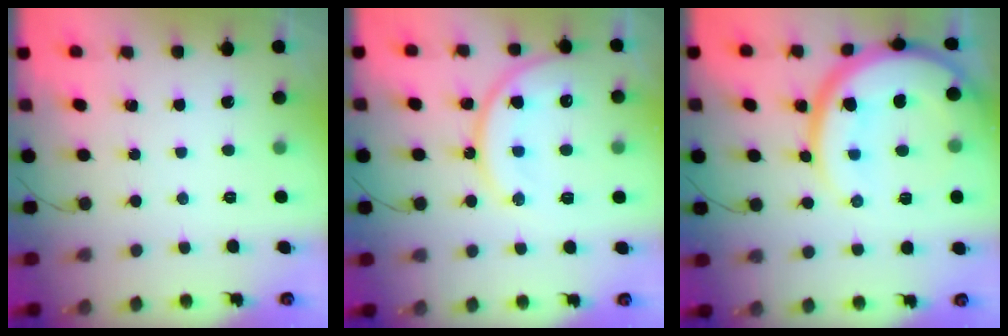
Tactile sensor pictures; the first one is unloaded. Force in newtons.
{"total": 14.7, "press": 14.6, "slide": 1.3}
{"total": 20.8, "press": 20.7, "slide": 2.0}